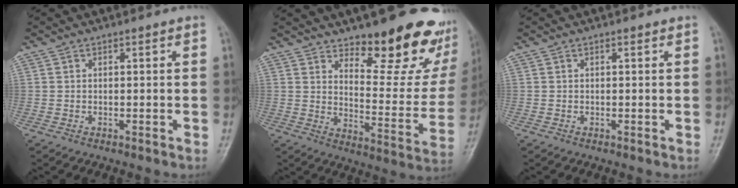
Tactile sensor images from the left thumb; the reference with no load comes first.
{"total": 20.1, "force": [13.8, 7.5, 12.6], "torque": [-0.113, -0.108, 0.190]}
{"total": 0.0}